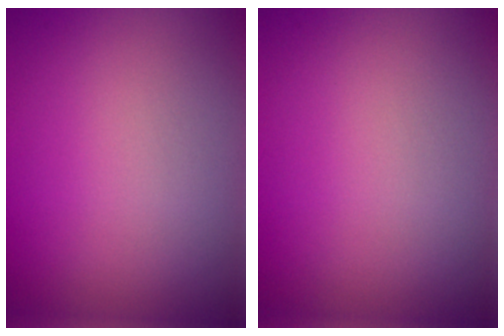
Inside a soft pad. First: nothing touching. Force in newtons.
{"total": 0.0}